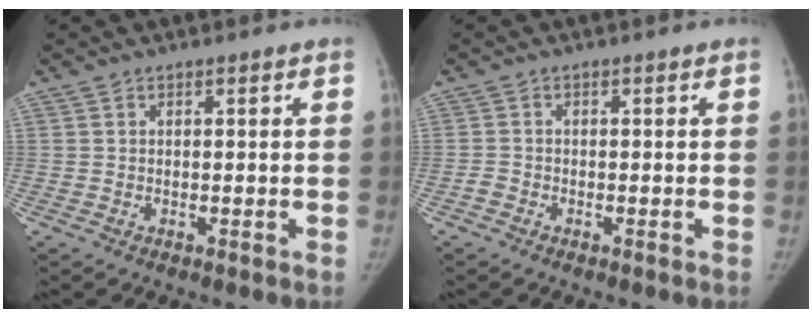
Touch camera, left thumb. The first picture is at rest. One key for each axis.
{"total": 1.1, "fx": -0.7, "fy": 0.7, "fz": 0.3, "tx": -0.008, "ty": 0.001, "tz": -0.019}